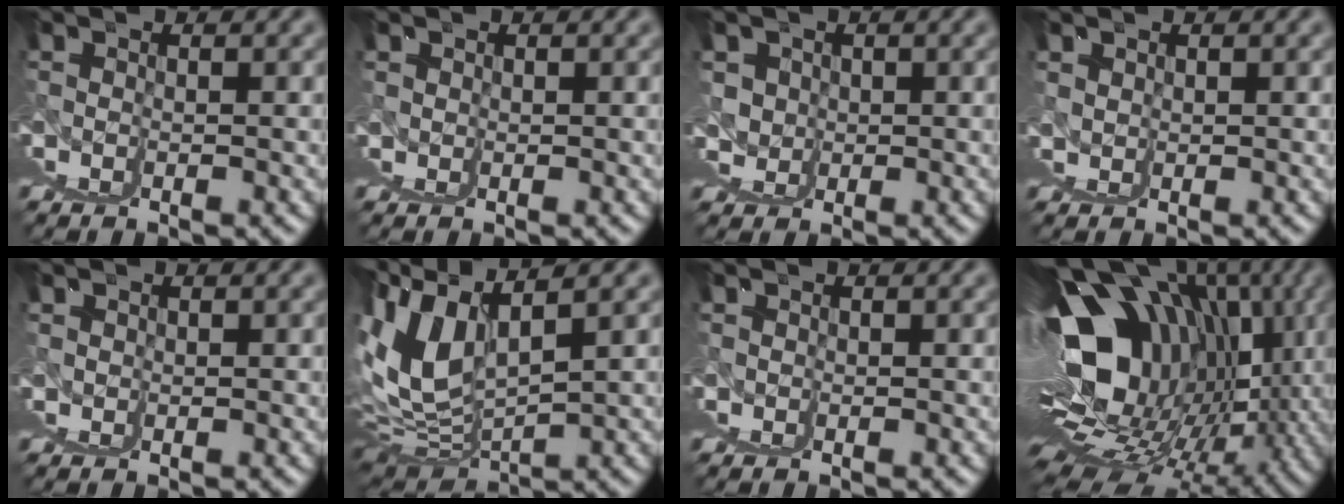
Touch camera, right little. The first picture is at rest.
{"total": 2.6, "force": [1.3, 2.2, 0.5], "torque": [-0.005, -0.003, 0.017]}
{"total": 6.5, "force": [2.7, 4.8, 3.5], "torque": [-0.045, -0.019, 0.053]}
{"total": 3.7, "force": [2.1, 3.0, 0.6], "torque": [-0.012, -0.007, 0.033]}
{"total": 3.0, "force": [1.5, 2.6, 0.6], "torque": [-0.010, -0.005, 0.021]}
{"total": 6.8, "force": [4.2, -0.2, 5.4], "torque": [-0.101, 0.004, 0.088]}
{"total": 1.9, "force": [0.9, 1.7, 0.3], "torque": [-0.002, -0.001, 0.011]}
{"total": 22.5, "force": [2.6, 9.0, 20.5], "torque": [-0.257, 0.021, 0.063]}